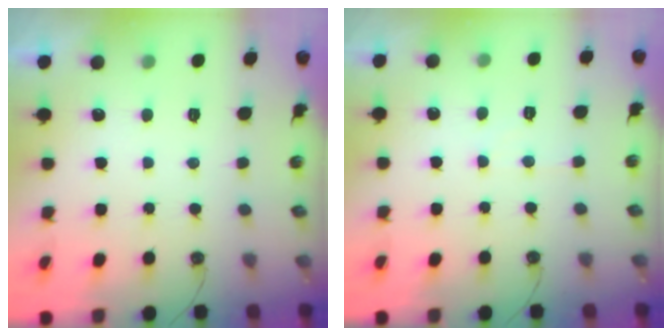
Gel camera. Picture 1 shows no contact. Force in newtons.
{"total": 4.6, "press": 4.5, "slide": 0.8}